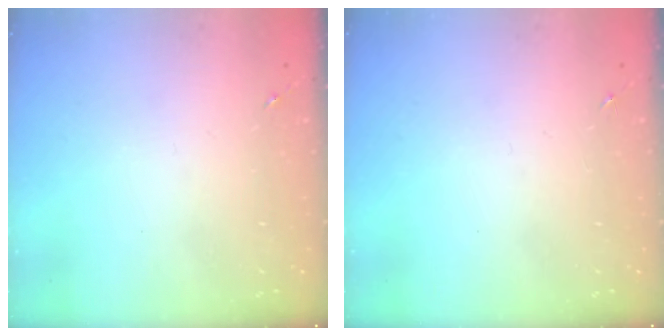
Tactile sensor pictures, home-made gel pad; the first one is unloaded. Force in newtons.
{"total": 0.0}